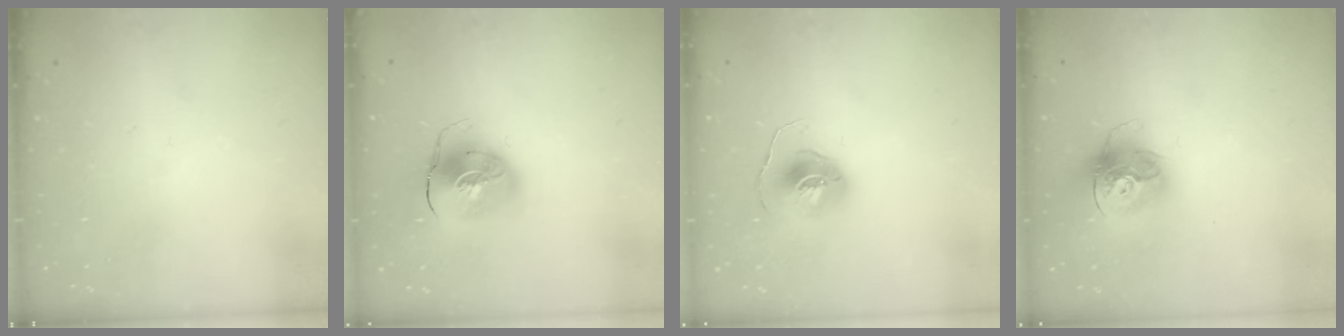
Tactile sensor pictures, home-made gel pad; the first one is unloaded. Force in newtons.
{"total": 11.2, "press": 11.0, "slide": 1.7}
{"total": 7.8, "press": 7.8, "slide": 0.1}
{"total": 14.9, "press": 14.9, "slide": 1.6}